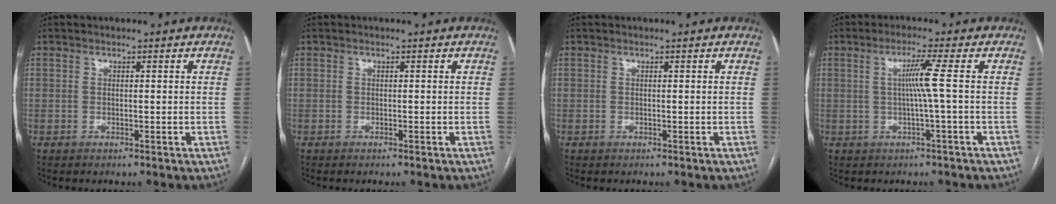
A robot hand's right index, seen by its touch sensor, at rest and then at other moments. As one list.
[{"total": 0.0}, {"total": 0.0}, {"total": 3.9, "force": [0.1, -1.5, 3.6], "torque": [-0.070, 0.001, 0.004]}]